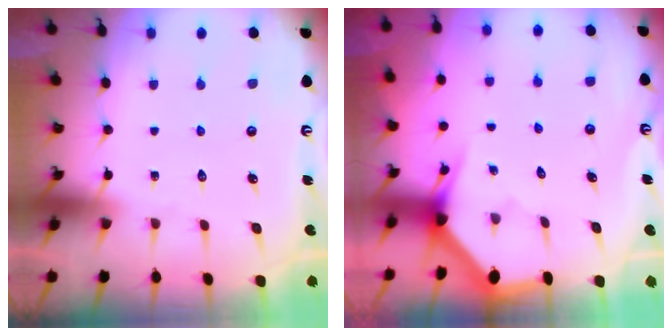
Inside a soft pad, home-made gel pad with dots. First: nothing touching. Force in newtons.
{"total": 3.2, "press": 3.2, "slide": 0.2}